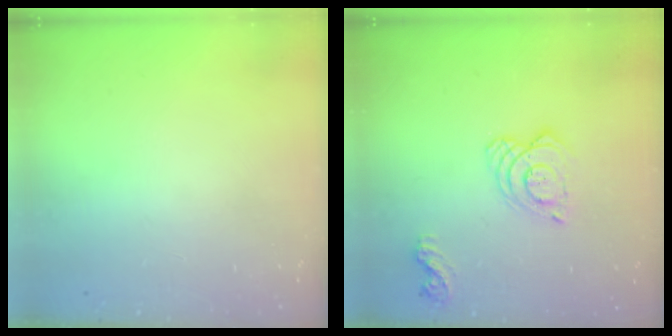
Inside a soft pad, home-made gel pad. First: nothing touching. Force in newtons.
{"total": 11.1, "press": 11.1, "slide": 1.1}